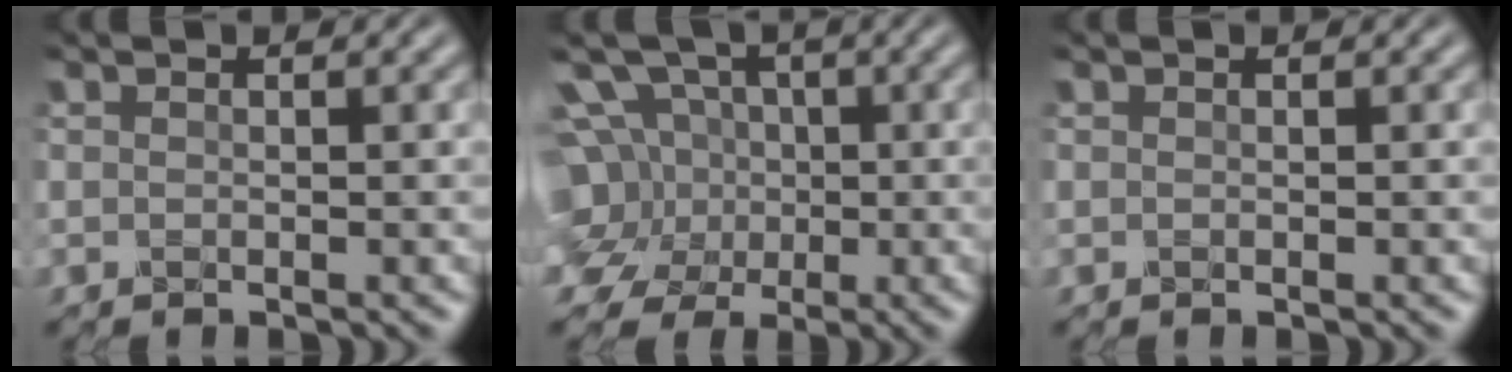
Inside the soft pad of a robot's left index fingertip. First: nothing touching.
{"total": 10.2, "force": [0.4, 8.8, 5.2], "torque": [-0.119, 0.029, -0.036]}
{"total": 0.0}